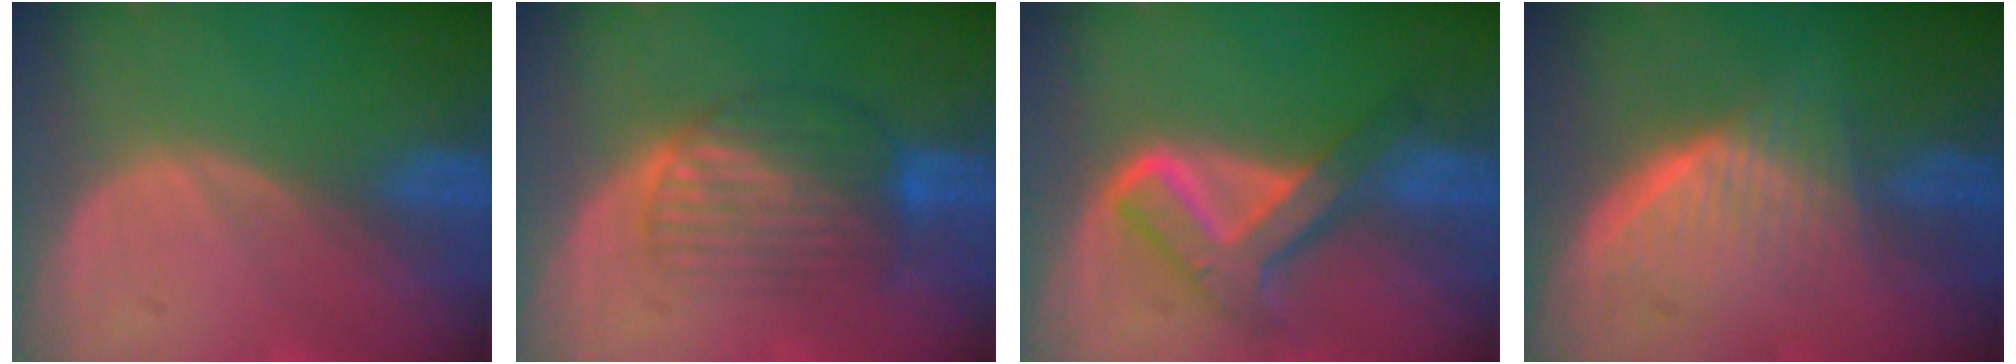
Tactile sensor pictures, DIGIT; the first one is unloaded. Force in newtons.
{"total": 7.1, "press": 6.6, "slide": 2.7}
{"total": 7.2, "press": 7.2, "slide": 0.3}
{"total": 5.6, "press": 5.5, "slide": 1.1}